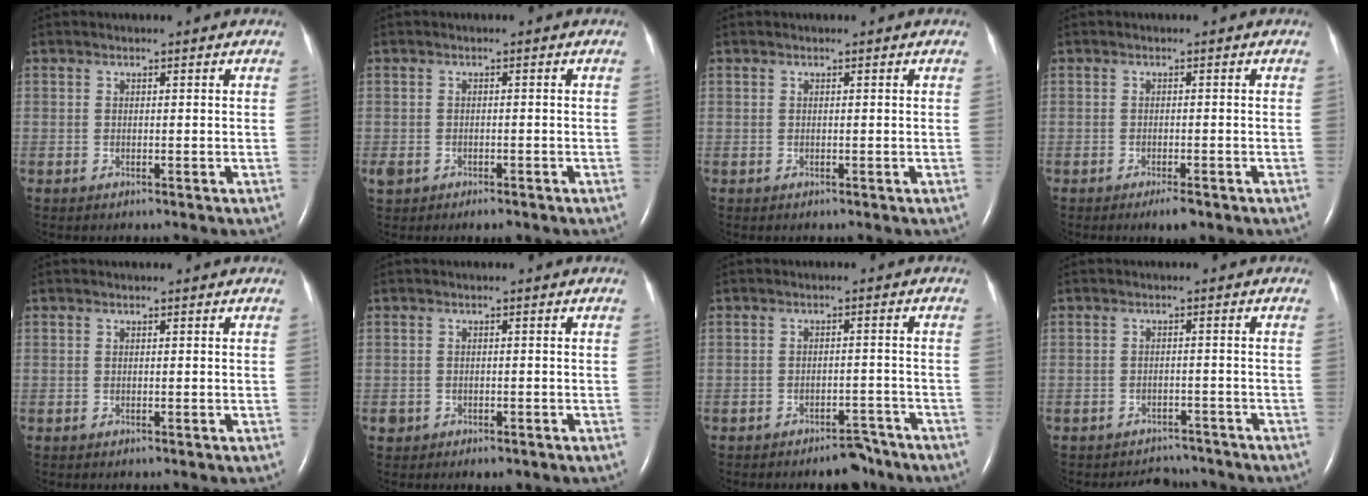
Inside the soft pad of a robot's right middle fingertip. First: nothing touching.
{"total": 3.8, "force": [-2.4, 2.1, 2.1], "torque": [-0.038, 0.001, -0.031]}
{"total": 0.0}
{"total": 2.5, "force": [-1.7, 0.5, 1.8], "torque": [-0.028, -0.003, -0.023]}
{"total": 0.0}
{"total": 2.2, "force": [-1.2, 1.6, 0.9], "torque": [-0.011, 0.002, -0.009]}
{"total": 4.5, "force": [-3.8, 1.7, 1.7], "torque": [-0.018, 0.007, -0.053]}
{"total": 5.1, "force": [-4.7, 2.0, -0.2], "torque": [-0.001, 0.007, -0.060]}